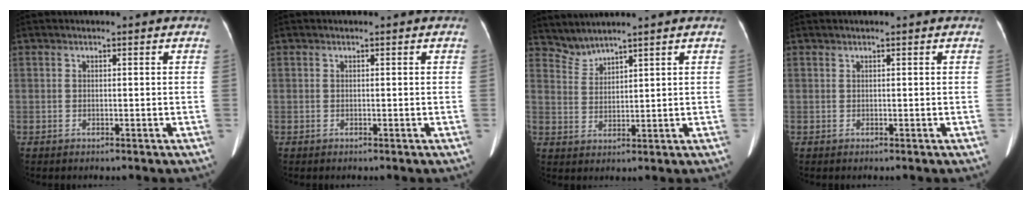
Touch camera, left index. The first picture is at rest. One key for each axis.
{"total": 0.0}
{"total": 3.2, "fx": 3.2, "fy": -0.3, "fz": -0.5, "tx": 0.002, "ty": 0.005, "tz": 0.074}
{"total": 0.0}